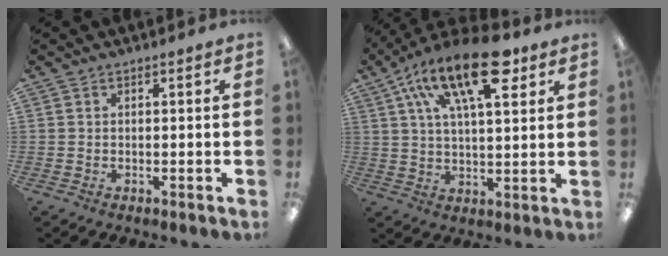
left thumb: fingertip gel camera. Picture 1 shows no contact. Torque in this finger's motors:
{"motor_torque": [0.01, 0.72, 1.37, -1.39, 0.46]}